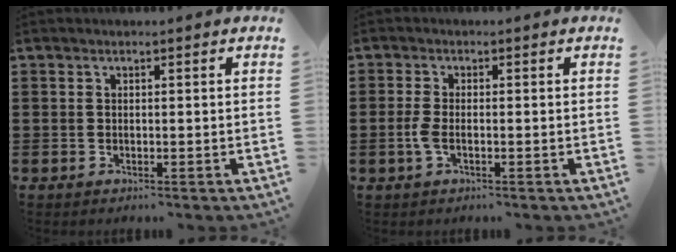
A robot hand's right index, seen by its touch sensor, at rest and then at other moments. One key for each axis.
{"total": 2.6, "fx": -0.8, "fy": 0.8, "fz": 2.3, "tx": -0.063, "ty": -0.010, "tz": -0.020}